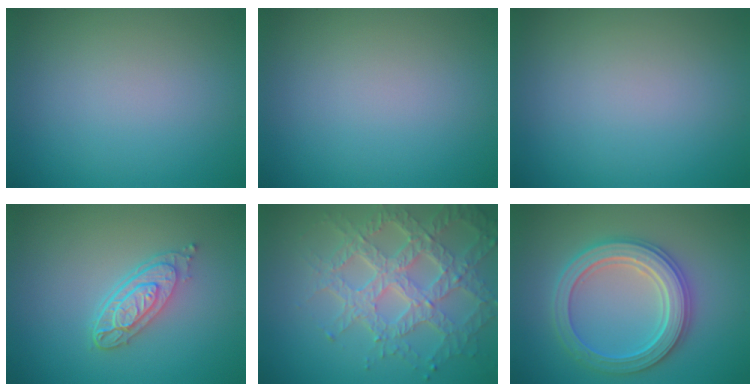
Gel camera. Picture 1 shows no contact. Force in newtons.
{"total": 0.0}
{"total": 0.0}
{"total": 4.1, "press": 3.0, "slide": 2.7}
{"total": 6.8, "press": 5.3, "slide": 4.3}
{"total": 5.4, "press": 5.4, "slide": 0.9}